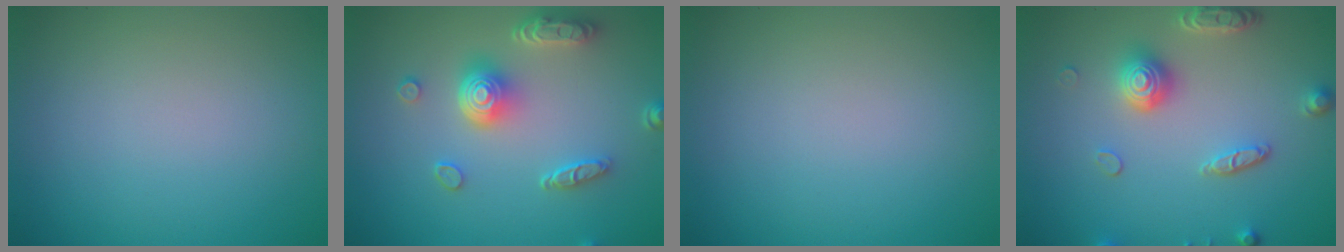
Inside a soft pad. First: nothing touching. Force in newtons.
{"total": 5.2, "press": 4.0, "slide": 3.2}
{"total": 0.0}
{"total": 4.2, "press": 3.5, "slide": 2.3}